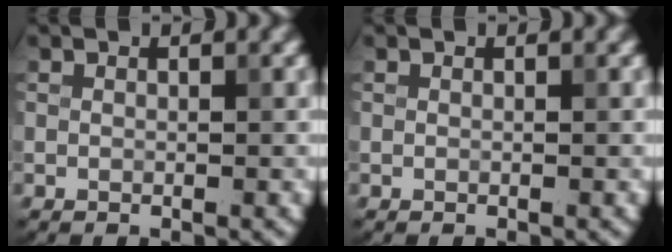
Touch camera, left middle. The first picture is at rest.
{"total": 0.0}